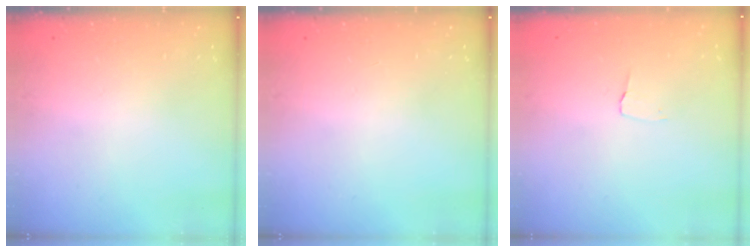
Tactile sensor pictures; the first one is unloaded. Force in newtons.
{"total": 0.0}
{"total": 2.6, "press": 2.6, "slide": 0.2}